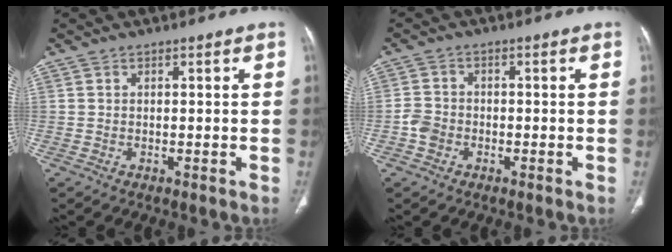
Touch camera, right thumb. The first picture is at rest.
{"total": 3.2, "force": [-1.3, 2.6, 1.3], "torque": [-0.019, 0.012, -0.029]}